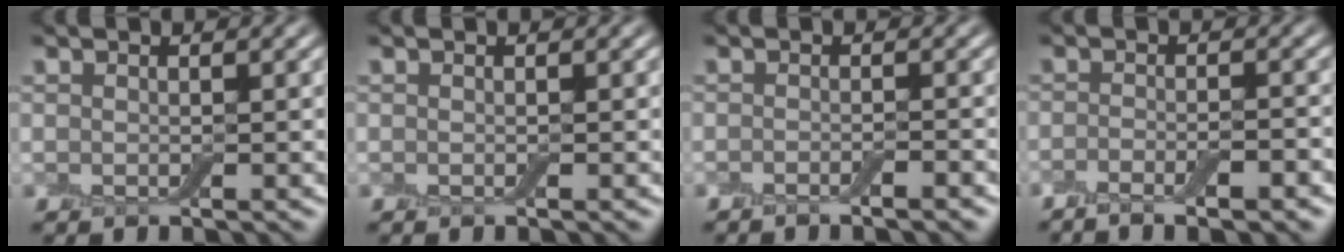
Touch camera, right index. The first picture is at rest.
{"total": 0.0}
{"total": 1.5, "force": [-1.1, 0.1, 1.1], "torque": [-0.015, 0.000, -0.020]}
{"total": 4.1, "force": [-2.5, 0.9, 3.2], "torque": [-0.052, 0.006, -0.042]}